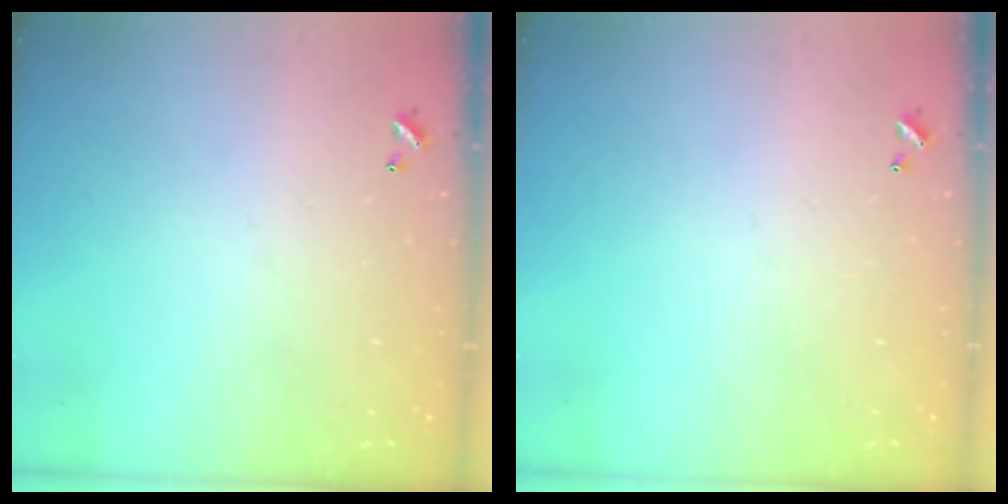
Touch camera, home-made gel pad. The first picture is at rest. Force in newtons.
{"total": 0.0}